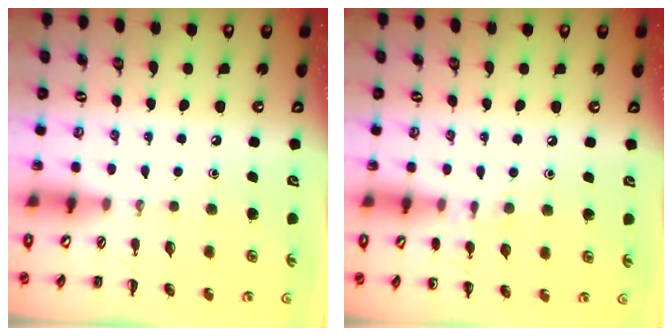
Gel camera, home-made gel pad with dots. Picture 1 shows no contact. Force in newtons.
{"total": 7.0, "press": 6.7, "slide": 2.1}